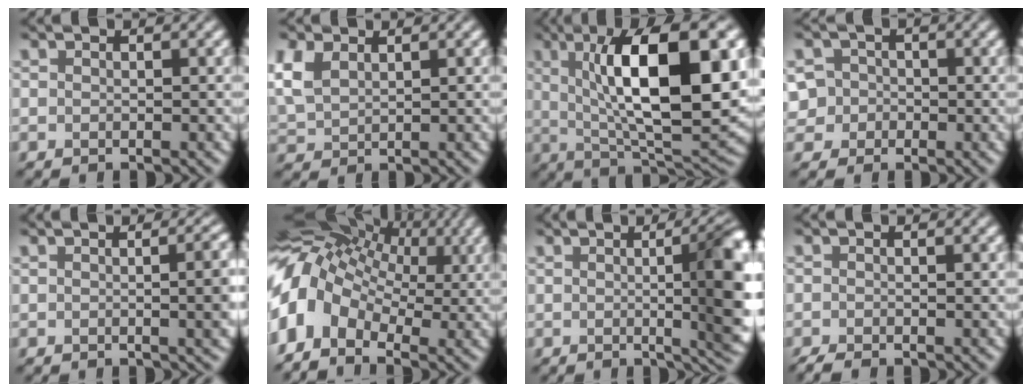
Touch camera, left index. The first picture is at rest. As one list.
[{"total": 3.5, "force": [1.5, 2.2, 2.3], "torque": [-0.066, 0.006, 0.030]}, {"total": 13.4, "force": [2.4, 4.5, 12.4], "torque": [-0.174, -0.001, 0.031]}, {"total": 4.7, "force": [-1.2, 4.4, 1.3], "torque": [-0.019, 0.021, -0.045]}, {"total": 6.3, "force": [0.5, 2.8, 5.7], "torque": [-0.025, 0.023, -0.003]}, {"total": 12.6, "force": [-0.1, 9.3, 8.4], "torque": [-0.185, 0.010, -0.009]}, {"total": 12.2, "force": [0.5, 4.1, 11.5], "torque": [-0.090, 0.018, -0.011]}, {"total": 1.4, "force": [-1.0, 0.4, 0.9], "torque": [-0.021, -0.006, -0.024]}]